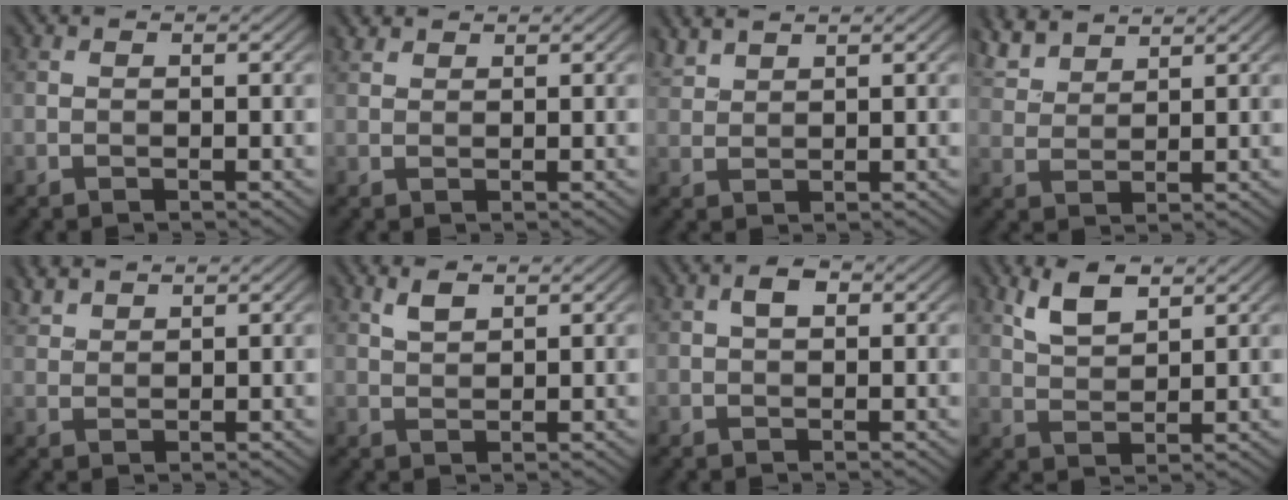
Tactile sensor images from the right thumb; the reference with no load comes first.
{"total": 1.4, "force": [1.2, 0.5, 0.3], "torque": [-0.011, 0.005, 0.029]}
{"total": 2.5, "force": [2.3, 0.6, 0.8], "torque": [-0.022, 0.005, 0.054]}
{"total": 4.9, "force": [4.2, 1.5, 2.0], "torque": [-0.058, 0.009, 0.095]}
{"total": 2.6, "force": [2.3, 0.9, 0.9], "torque": [-0.023, 0.007, 0.054]}
{"total": 2.2, "force": [1.5, 0.8, 1.4], "torque": [-0.033, 0.002, 0.032]}
{"total": 1.9, "force": [0.6, 1.1, 1.5], "torque": [-0.025, 0.006, 0.006]}
{"total": 4.7, "force": [3.1, 1.9, 3.0], "torque": [-0.073, 0.001, 0.066]}